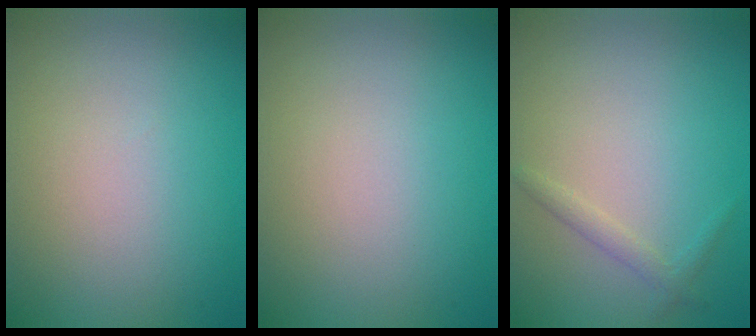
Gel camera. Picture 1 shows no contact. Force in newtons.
{"total": 0.0}
{"total": 1.3, "press": 1.3, "slide": 0.1}